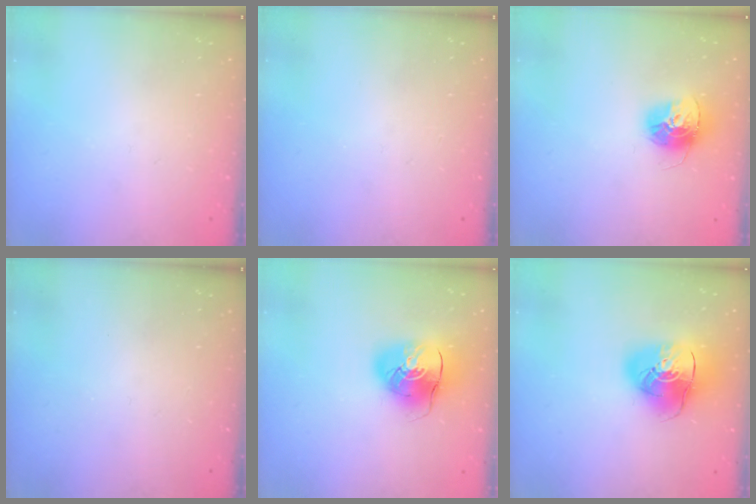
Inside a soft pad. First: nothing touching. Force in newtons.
{"total": 0.0}
{"total": 13.8, "press": 13.7, "slide": 1.3}
{"total": 0.0}
{"total": 11.4, "press": 11.3, "slide": 1.8}
{"total": 15.4, "press": 15.2, "slide": 2.3}